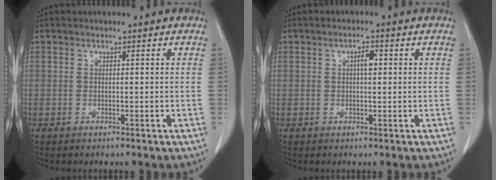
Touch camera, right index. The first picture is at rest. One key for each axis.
{"total": 2.0, "fx": 0.4, "fy": 0.6, "fz": 1.8, "tx": -0.032, "ty": 0.003, "tz": 0.006}